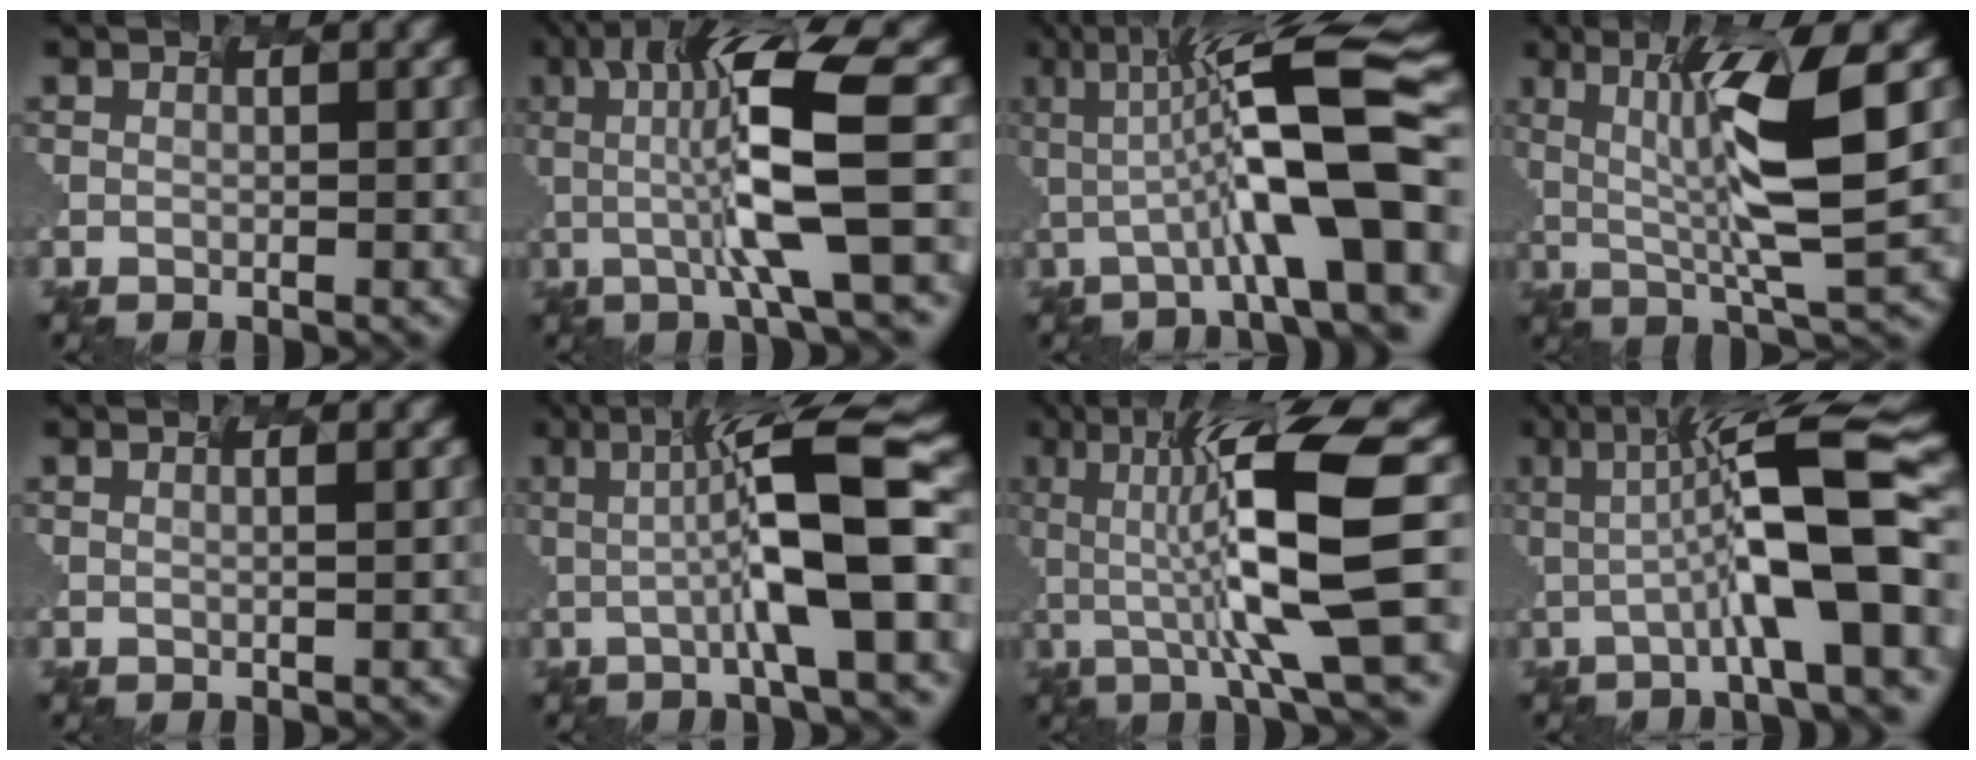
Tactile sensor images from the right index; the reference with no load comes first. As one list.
[{"total": 8.5, "force": [-0.8, 1.0, 8.4], "torque": [-0.164, 0.003, 0.013]}, {"total": 11.1, "force": [-1.0, 1.8, 10.9], "torque": [-0.190, 0.020, 0.004]}, {"total": 7.2, "force": [0.2, 0.4, 7.1], "torque": [-0.150, -0.008, 0.040]}, {"total": 0.7, "force": [0.3, 0.2, 0.6], "torque": [-0.008, 0.009, 0.004]}, {"total": 9.1, "force": [-0.4, 1.0, 9.0], "torque": [-0.153, 0.008, 0.013]}, {"total": 9.8, "force": [-0.7, 1.1, 9.7], "torque": [-0.192, 0.006, 0.017]}, {"total": 9.9, "force": [-0.8, 1.3, 9.8], "torque": [-0.162, 0.018, 0.006]}]